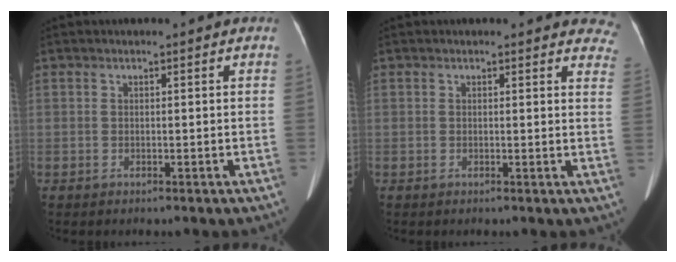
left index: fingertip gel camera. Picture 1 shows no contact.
{"total": 6.3, "force": [5.9, 2.1, 1.1], "torque": [0.027, -0.015, 0.025]}